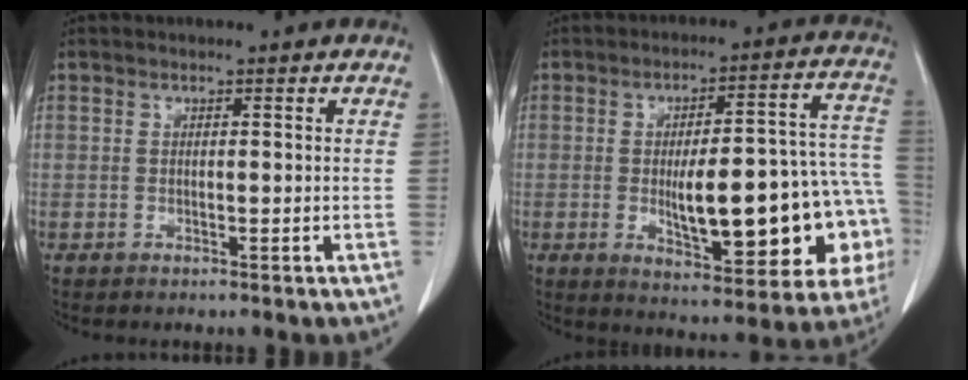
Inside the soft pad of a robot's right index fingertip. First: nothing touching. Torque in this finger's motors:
{"motor_torque": [1.35, -0.79, 0.50, 0.11]}